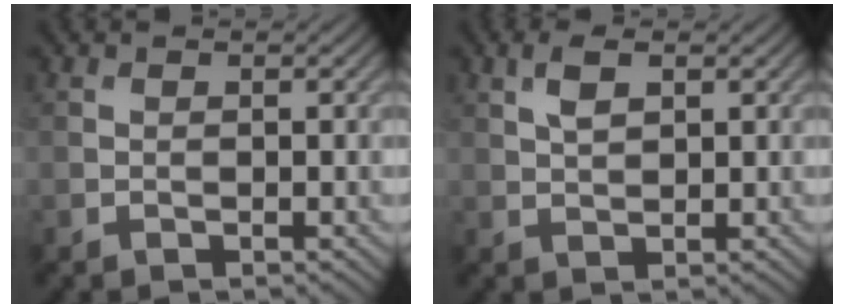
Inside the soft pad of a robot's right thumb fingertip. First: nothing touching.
{"total": 2.8, "force": [1.3, 1.2, 2.1], "torque": [-0.051, 0.003, 0.026]}